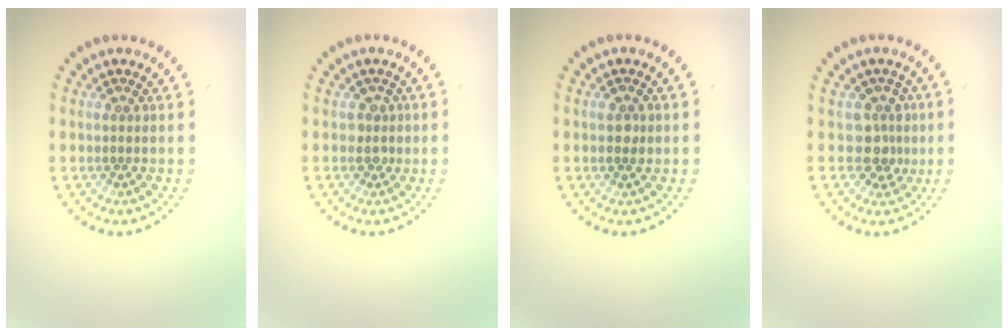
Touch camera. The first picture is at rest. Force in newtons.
{"total": 1.4, "press": 1.1, "slide": 0.8}
{"total": 1.5, "press": 1.5, "slide": 0.1}
{"total": 2.6, "press": 2.0, "slide": 1.6}